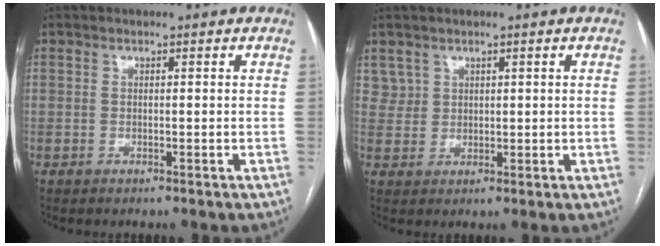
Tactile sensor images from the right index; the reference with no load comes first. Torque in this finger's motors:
{"motor_torque": [-0.23, 0.29, -0.02, 0.00]}